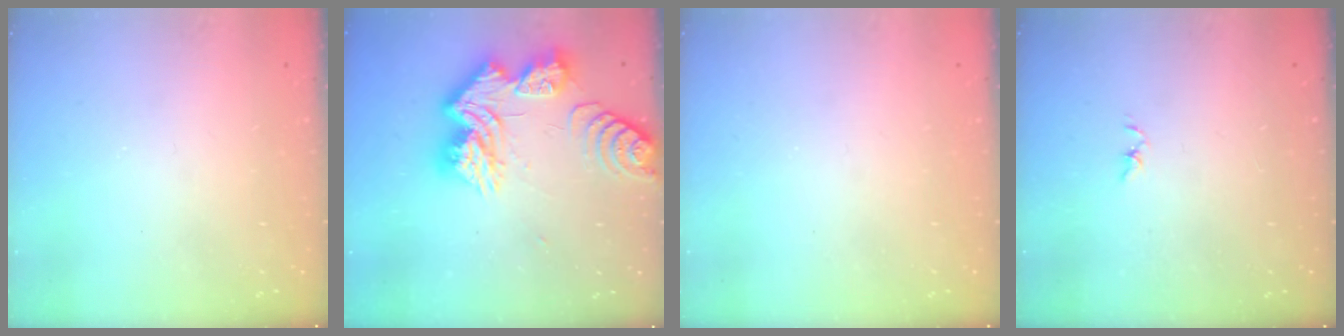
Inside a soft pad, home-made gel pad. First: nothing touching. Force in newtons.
{"total": 18.5, "press": 18.4, "slide": 1.9}
{"total": 0.0}
{"total": 1.2, "press": 1.1, "slide": 0.2}